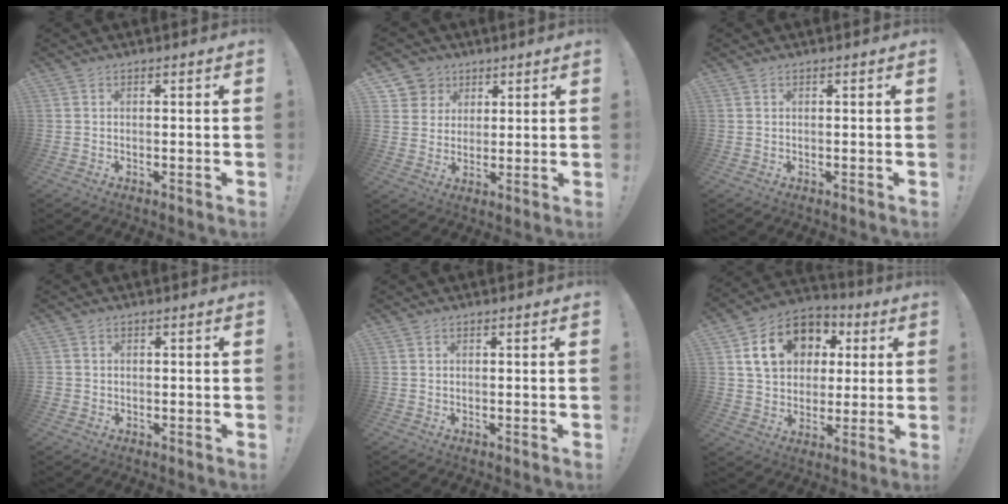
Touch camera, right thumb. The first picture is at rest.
{"total": 7.1, "force": [3.3, 6.2, 0.7], "torque": [-0.014, -0.028, 0.067]}
{"total": 0.0}
{"total": 1.6, "force": [0.2, 1.5, 0.2], "torque": [-0.003, 0.006, 0.002]}
{"total": 0.0}
{"total": 16.8, "force": [5.3, 13.4, 8.7], "torque": [-0.130, -0.001, 0.113]}